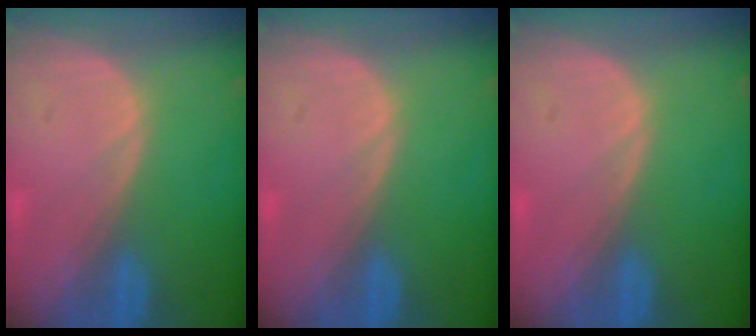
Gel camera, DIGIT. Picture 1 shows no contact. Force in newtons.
{"total": 0.0}
{"total": 0.0}